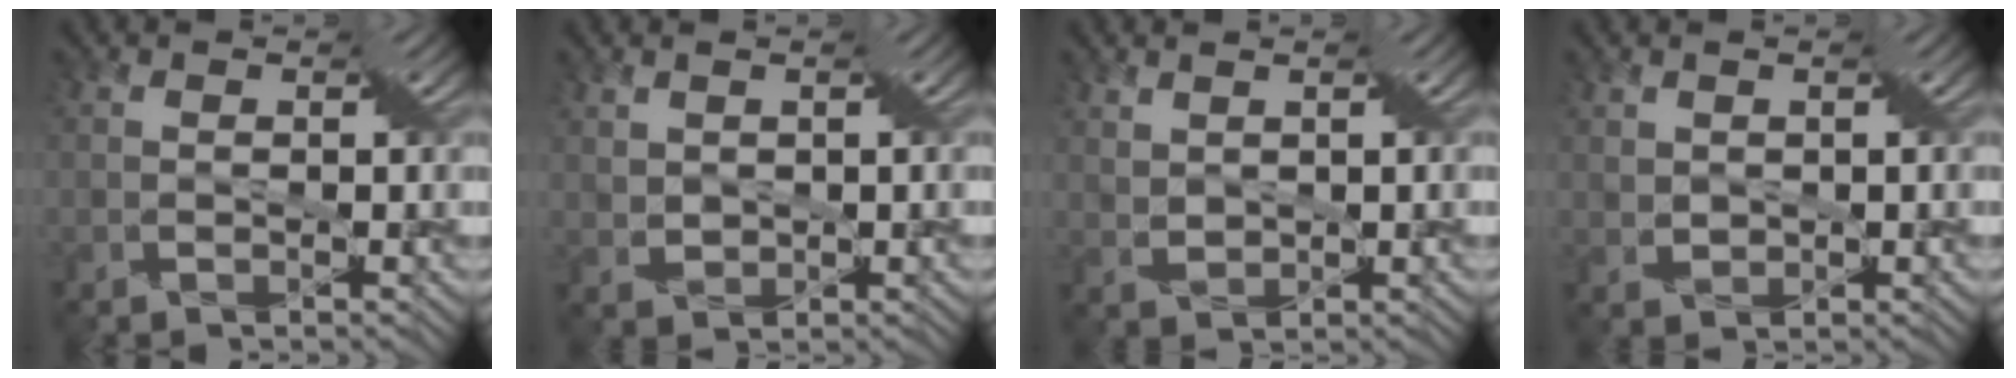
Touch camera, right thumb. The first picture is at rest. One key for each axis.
{"total": 1.6, "fx": 1.2, "fy": 0.9, "fz": 0.6, "tx": -0.039, "ty": -0.006, "tz": 0.031}
{"total": 2.0, "fx": 1.7, "fy": 0.7, "fz": 0.7, "tx": -0.042, "ty": -0.004, "tz": 0.042}
{"total": 1.4, "fx": 1.0, "fy": 0.8, "fz": 0.4, "tx": -0.033, "ty": -0.005, "tz": 0.028}